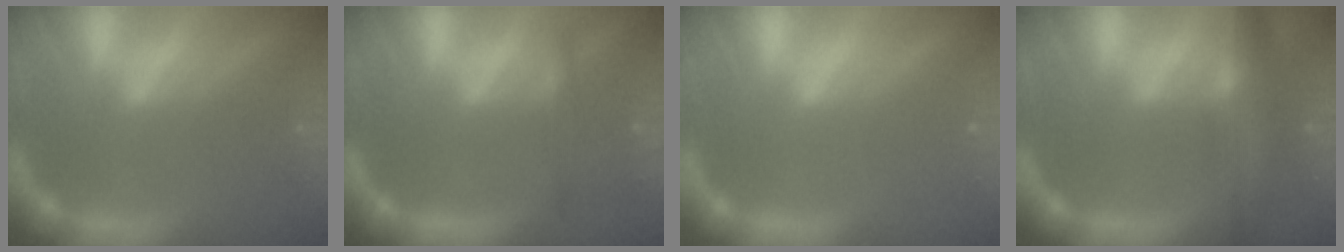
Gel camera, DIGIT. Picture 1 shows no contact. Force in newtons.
{"total": 1.9}
{"total": 0.0}
{"total": 7.0}